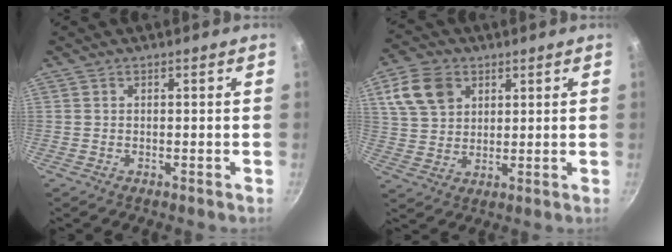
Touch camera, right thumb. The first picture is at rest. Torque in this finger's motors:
{"motor_torque": [-1.02, 1.29, 0.29, -0.28, 0.03]}